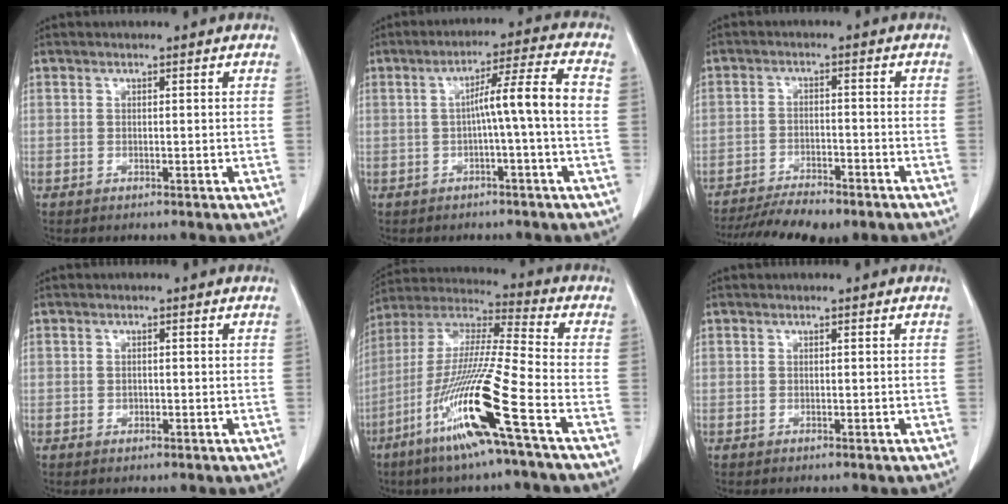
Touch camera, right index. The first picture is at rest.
{"total": 7.4, "force": [-0.6, -1.2, 7.3], "torque": [-0.113, 0.021, -0.008]}
{"total": 12.4, "force": [-10.3, 2.8, 6.4], "torque": [-0.098, -0.010, -0.156]}
{"total": 0.7, "force": [-0.1, 0.6, 0.4], "torque": [-0.007, 0.001, -0.002]}
{"total": 17.3, "force": [-8.0, -1.1, 15.4], "torque": [-0.319, -0.032, -0.158]}
{"total": 0.0}